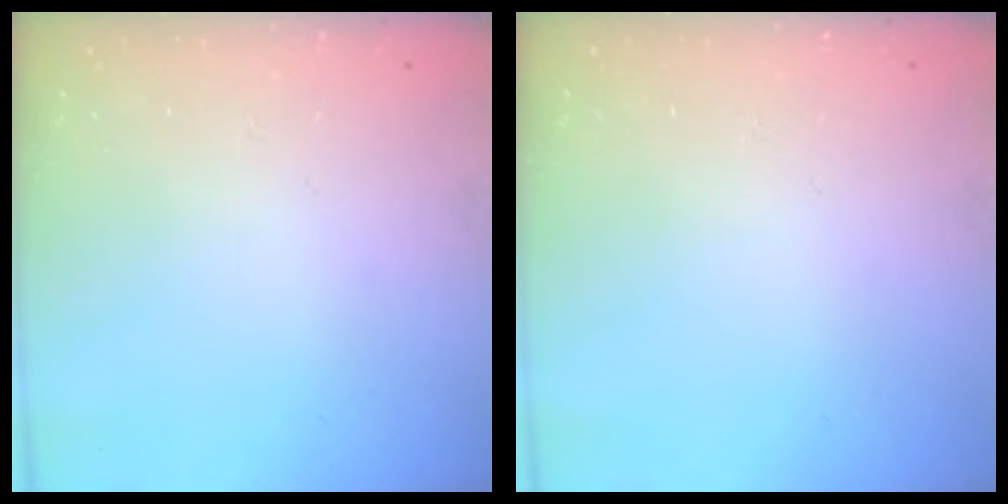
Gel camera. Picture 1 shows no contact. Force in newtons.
{"total": 0.0}